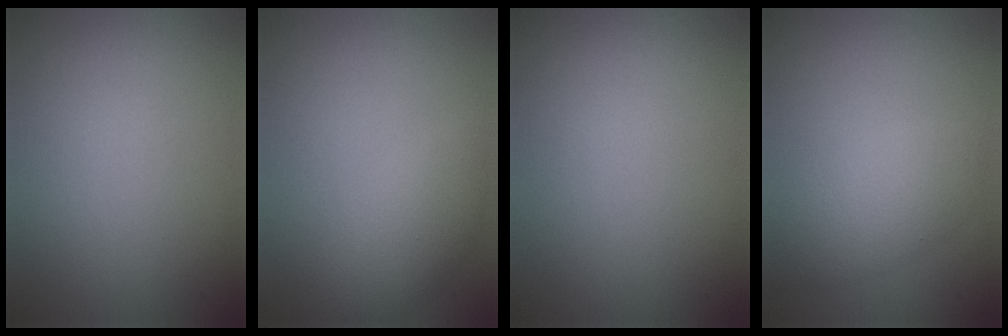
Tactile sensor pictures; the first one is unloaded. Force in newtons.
{"total": 3.9, "press": 3.9, "slide": 0.2}
{"total": 0.0}
{"total": 4.1, "press": 4.1, "slide": 0.1}